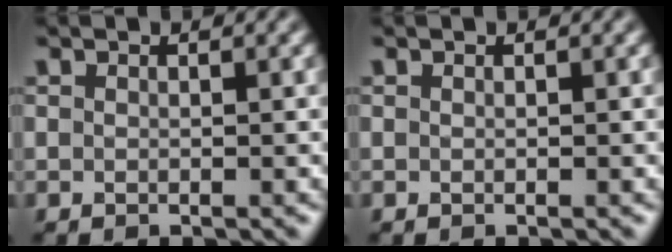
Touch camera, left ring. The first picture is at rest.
{"total": 0.0}